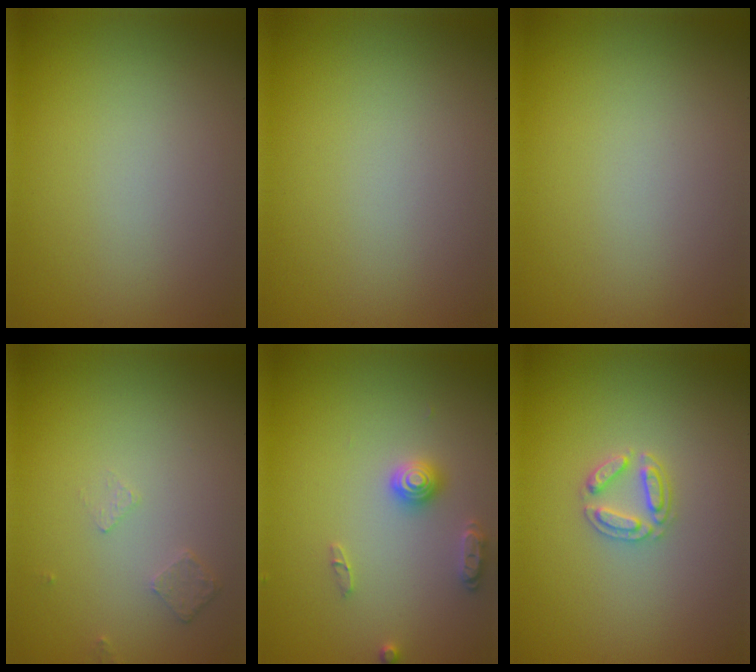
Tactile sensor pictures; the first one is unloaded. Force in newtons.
{"total": 0.0}
{"total": 0.0}
{"total": 0.8, "press": 0.6, "slide": 0.5}
{"total": 2.5, "press": 2.5, "slide": 0.4}
{"total": 2.2, "press": 2.2, "slide": 0.3}